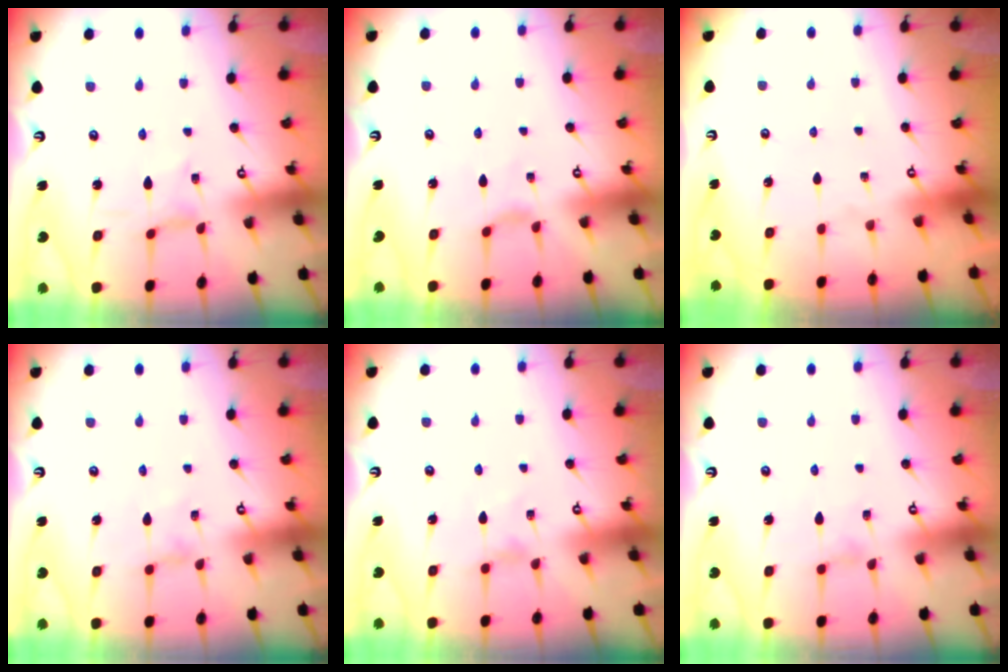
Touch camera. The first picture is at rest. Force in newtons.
{"total": 2.0, "press": 1.9, "slide": 0.6}
{"total": 0.0}
{"total": 0.0}
{"total": 1.3, "press": 1.3, "slide": 0.4}
{"total": 1.0, "press": 1.0, "slide": 0.2}